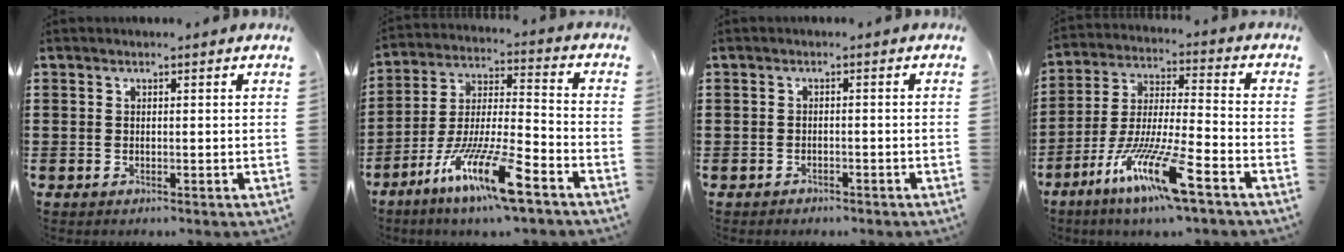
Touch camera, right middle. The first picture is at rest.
{"total": 12.7, "force": [-8.4, 1.2, 9.4], "torque": [-0.195, -0.002, -0.164]}
{"total": 1.0, "force": [-1.0, 0.4, 0.0], "torque": [-0.004, 0.000, -0.022]}
{"total": 12.3, "force": [-8.0, 0.8, 9.4], "torque": [-0.198, -0.009, -0.156]}